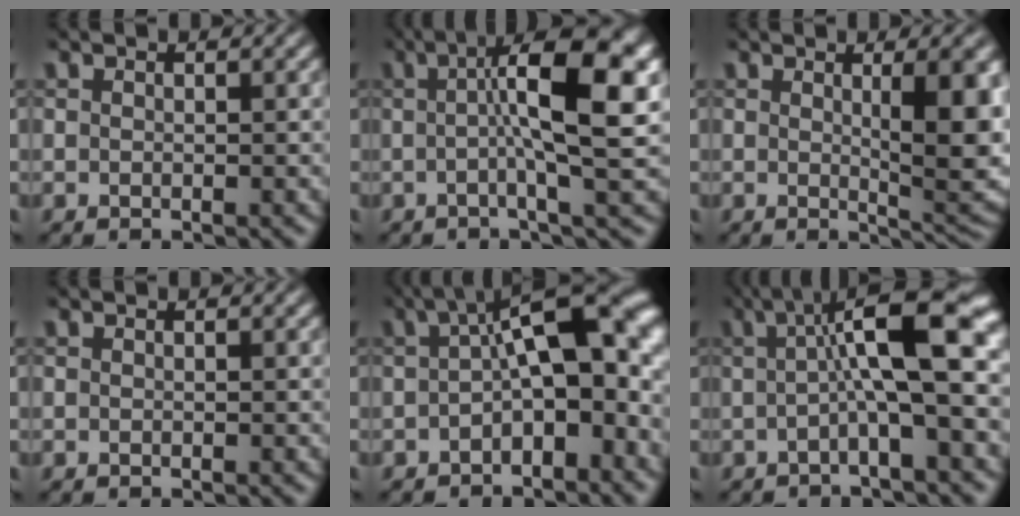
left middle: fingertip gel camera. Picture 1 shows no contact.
{"total": 9.7, "force": [1.0, 1.9, 9.4], "torque": [-0.124, 0.023, 0.006]}
{"total": 6.9, "force": [1.0, 1.6, 6.6], "torque": [-0.078, -0.008, 0.021]}
{"total": 0.0}
{"total": 10.7, "force": [0.2, 4.3, 9.7], "torque": [-0.127, 0.027, -0.011]}
{"total": 9.5, "force": [1.0, 2.2, 9.1], "torque": [-0.132, 0.022, 0.004]}